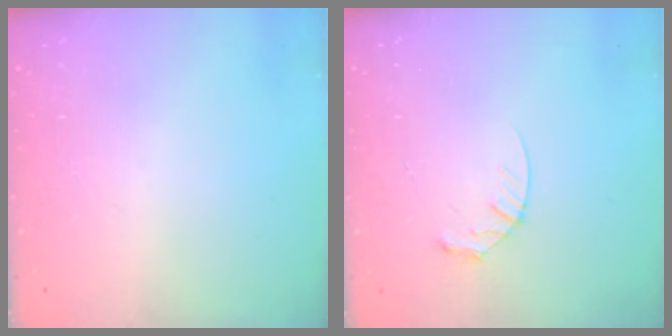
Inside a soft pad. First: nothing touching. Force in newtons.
{"total": 4.7, "press": 4.7, "slide": 0.4}